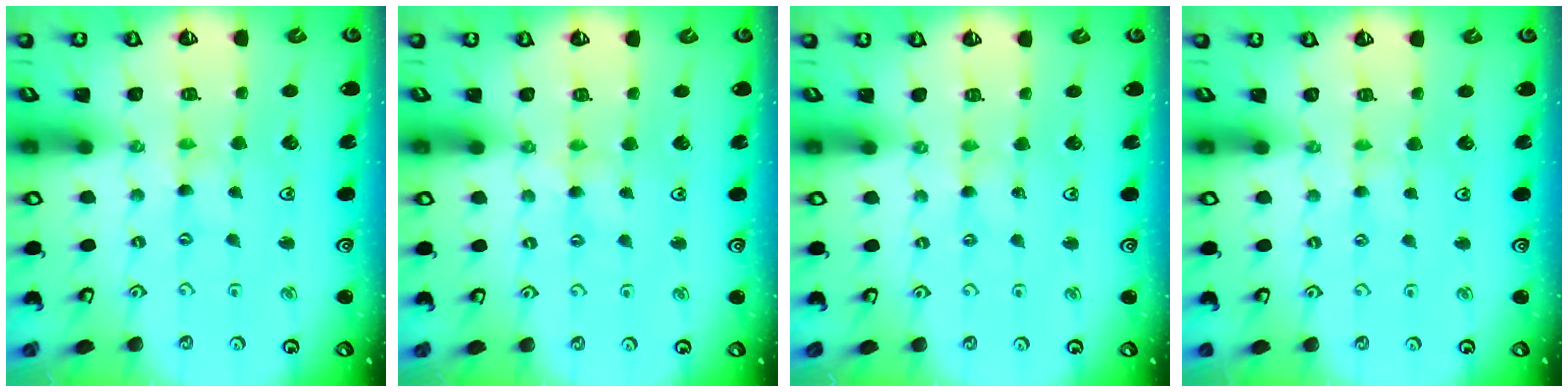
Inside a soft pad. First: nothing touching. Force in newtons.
{"total": 3.2, "press": 3.1, "slide": 0.5}
{"total": 0.0}
{"total": 0.0}